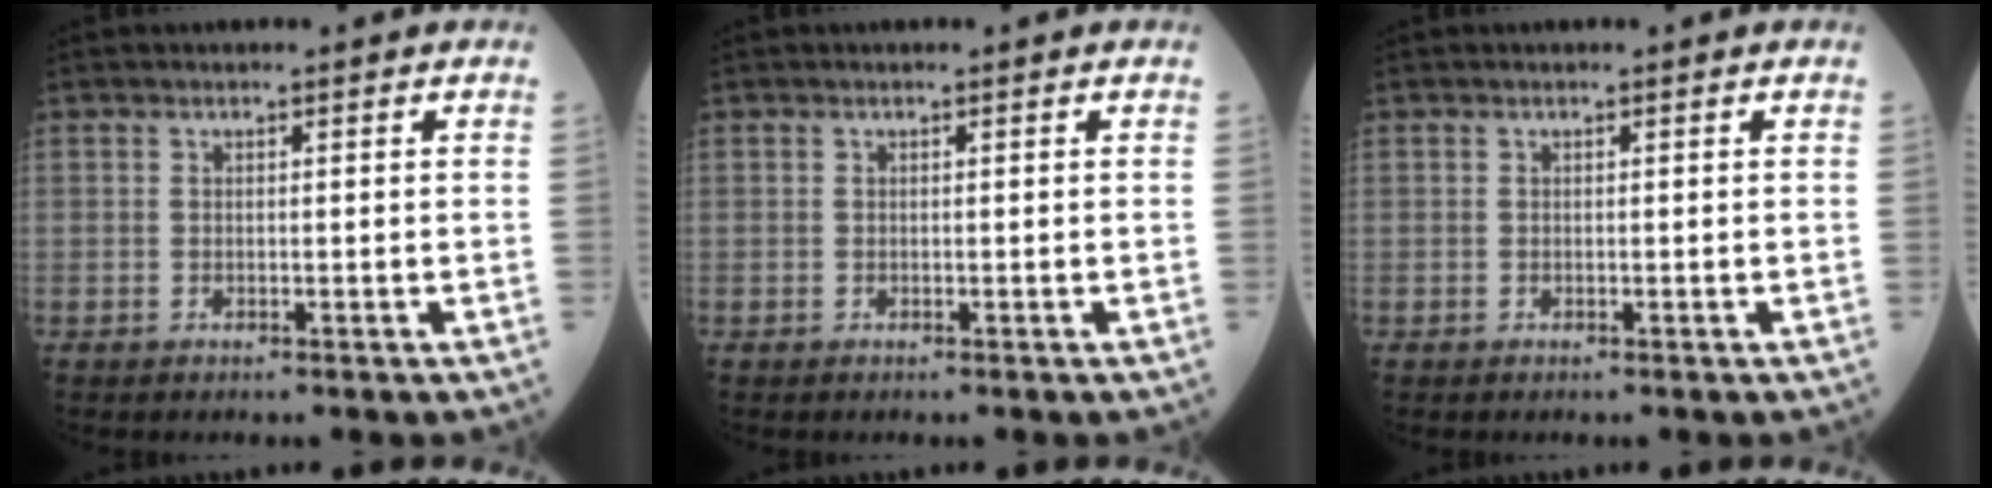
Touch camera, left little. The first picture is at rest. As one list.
[{"total": 0.0}, {"total": 0.0}]